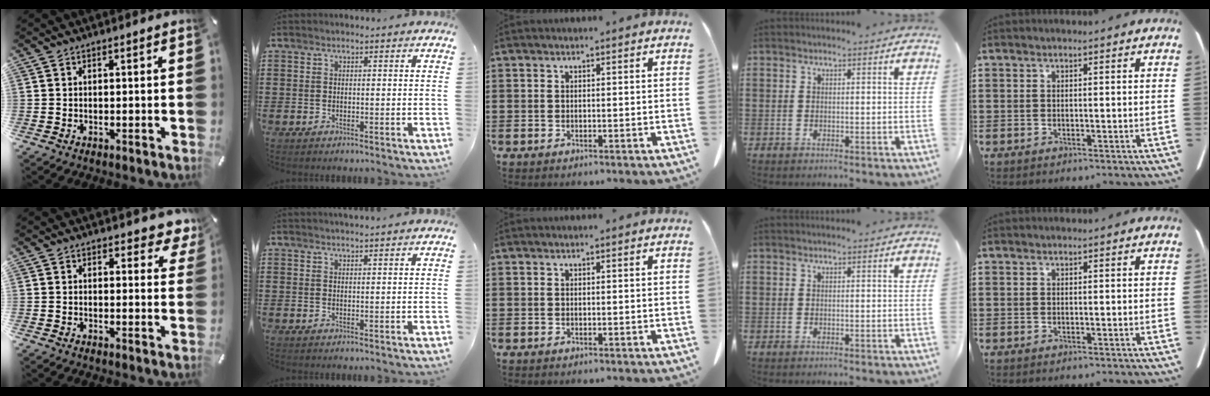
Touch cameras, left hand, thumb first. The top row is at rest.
{"thumb": {"total": 3.8, "force": [2.9, 2.2, 1.3], "torque": [-0.002, -0.017, 0.045]}, "index": {"total": 1.2, "force": [1.1, -0.1, 0.2], "torque": [-0.006, -0.001, 0.022]}}